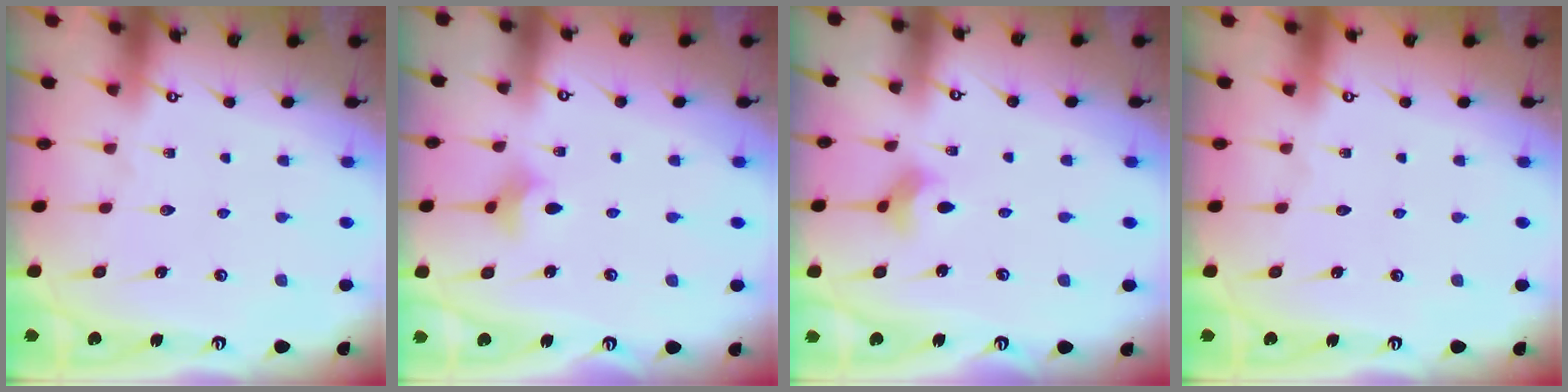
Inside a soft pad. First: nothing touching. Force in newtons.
{"total": 4.2, "press": 4.2, "slide": 0.7}
{"total": 2.9, "press": 2.9, "slide": 0.3}
{"total": 0.0}